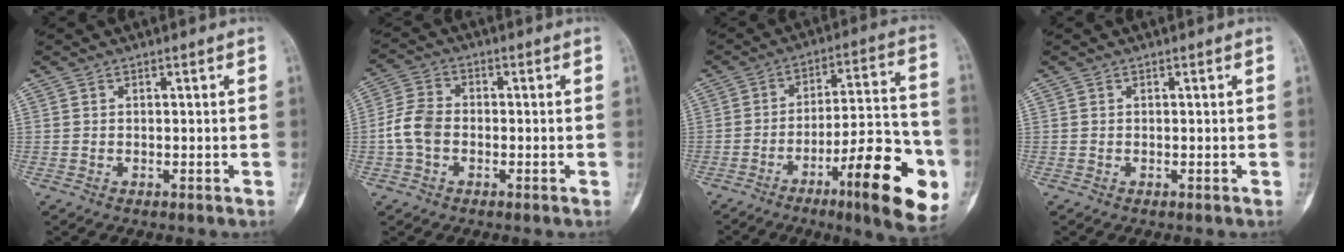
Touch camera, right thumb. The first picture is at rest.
{"total": 6.2, "force": [-1.4, 4.4, 4.0], "torque": [-0.084, 0.019, -0.036]}
{"total": 21.1, "force": [-8.8, 5.0, 18.5], "torque": [-0.241, 0.042, -0.125]}
{"total": 0.0}